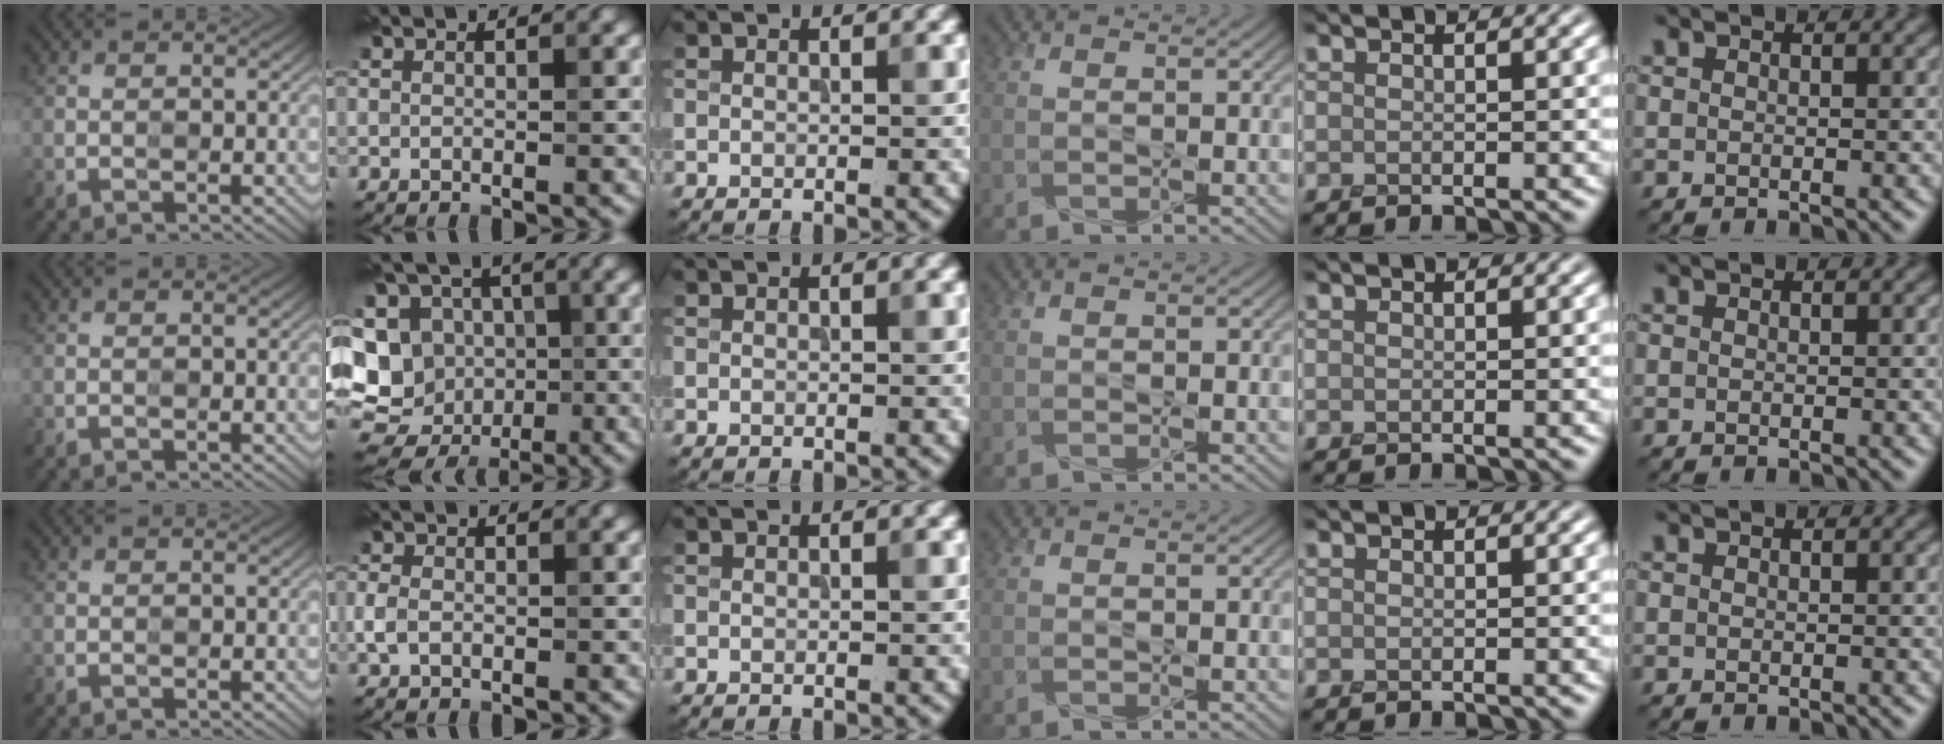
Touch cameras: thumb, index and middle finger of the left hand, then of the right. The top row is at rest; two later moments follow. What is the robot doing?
{"motion": "press", "object": "toy piano key"}